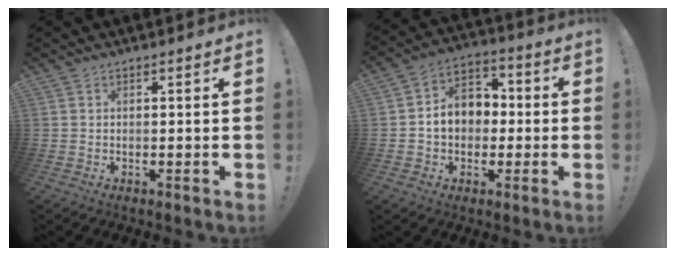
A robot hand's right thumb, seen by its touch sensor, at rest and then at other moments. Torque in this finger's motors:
{"motor_torque": [0.89, 1.00, 0.73, -0.17, 0.05]}